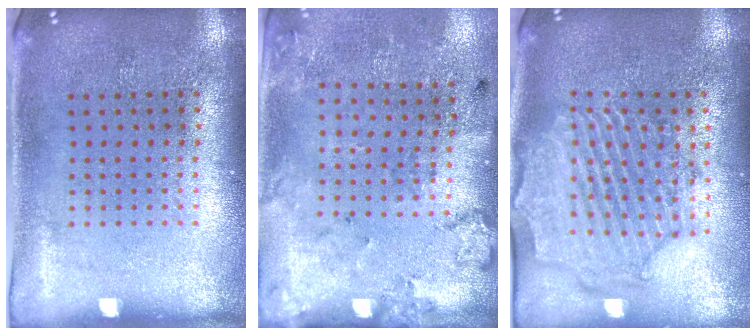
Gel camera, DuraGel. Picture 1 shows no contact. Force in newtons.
{"total": 2.2, "press": 1.4, "slide": 1.7}
{"total": 2.4, "press": 2.2, "slide": 0.8}